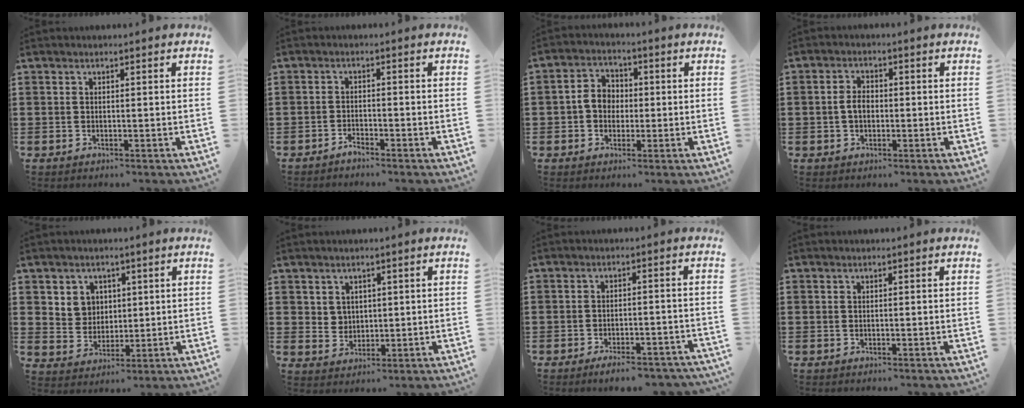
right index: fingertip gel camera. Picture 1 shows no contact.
{"total": 1.6, "force": [-1.5, 0.2, 0.2], "torque": [-0.010, 0.002, -0.031]}
{"total": 4.6, "force": [-0.5, 3.9, 2.4], "torque": [-0.056, 0.012, -0.012]}
{"total": 2.9, "force": [-0.4, 1.8, 2.2], "torque": [-0.043, 0.006, -0.009]}
{"total": 4.8, "force": [1.9, 4.4, 0.9], "torque": [-0.038, 0.012, 0.034]}
{"total": 3.0, "force": [1.7, 2.5, 0.4], "torque": [-0.018, 0.010, 0.033]}
{"total": 4.1, "force": [-3.6, 0.5, 1.9], "torque": [-0.030, 0.001, -0.067]}
{"total": 0.0}